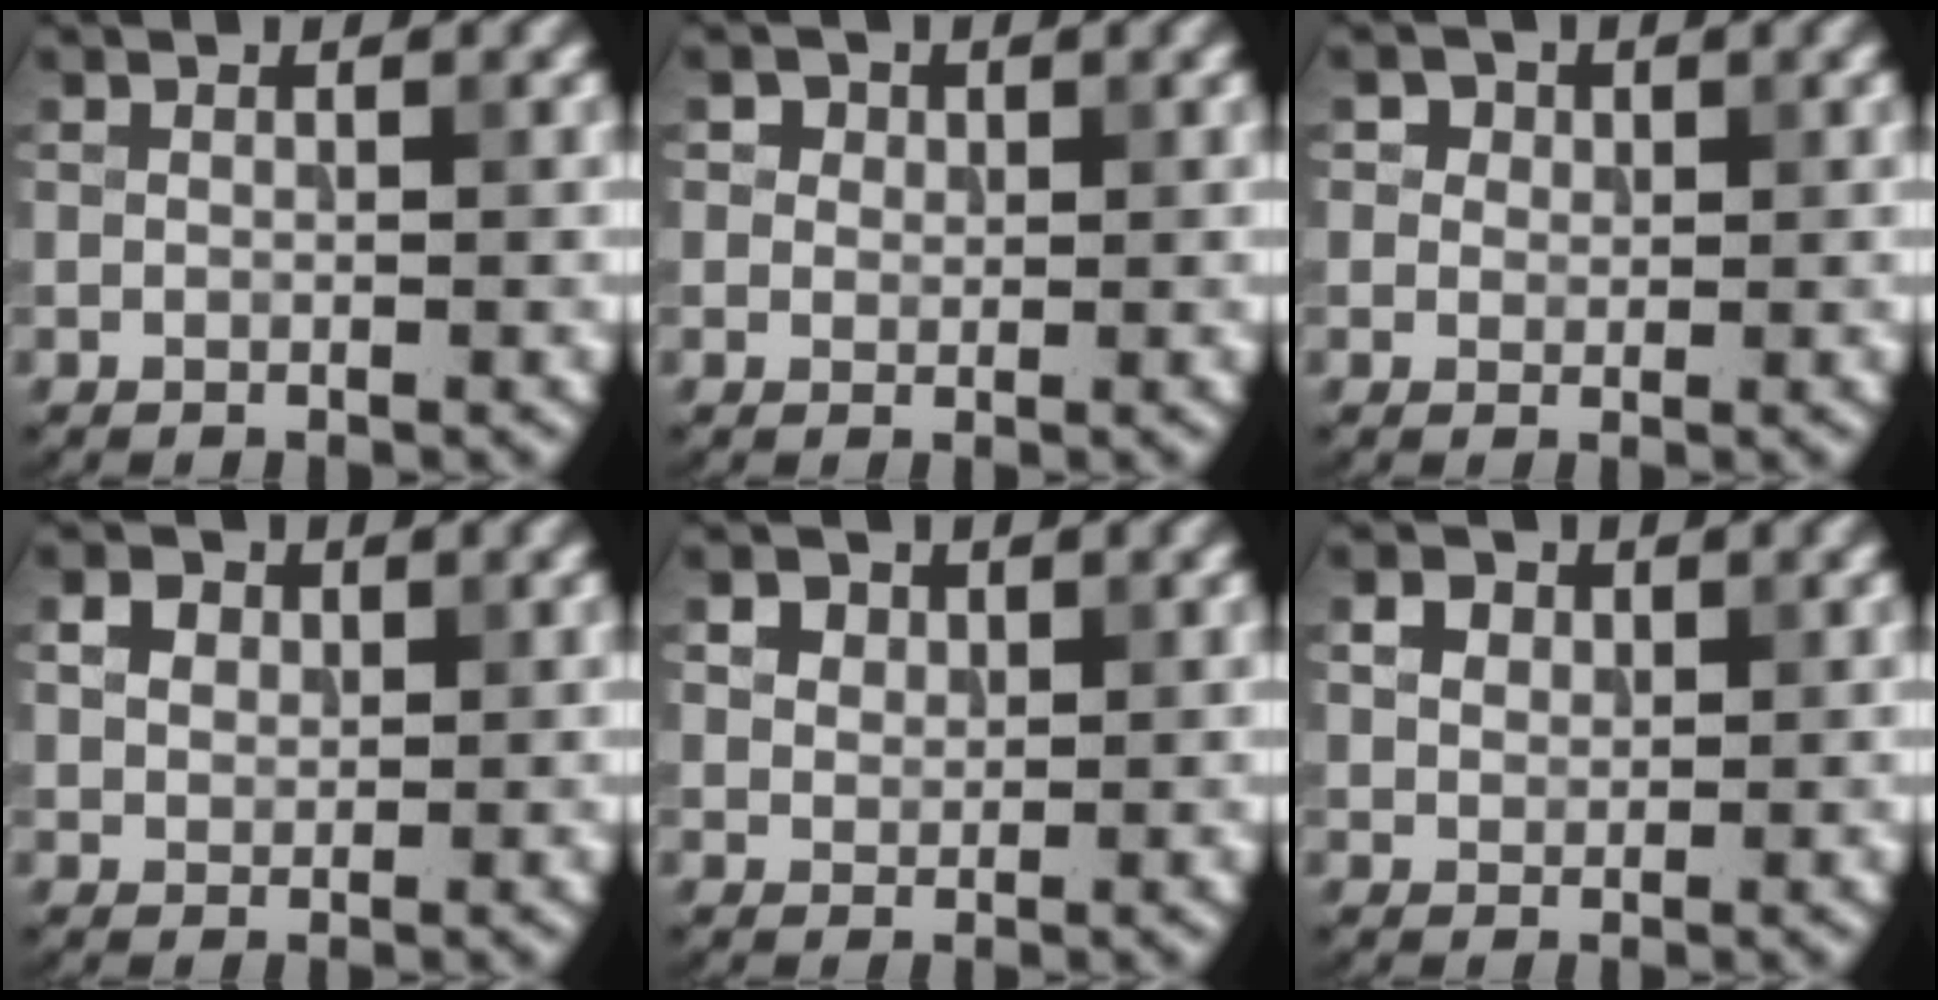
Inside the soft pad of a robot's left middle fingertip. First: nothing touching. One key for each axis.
{"total": 2.6, "fx": 1.5, "fy": 1.8, "fz": 1.0, "tx": -0.021, "ty": 0.003, "tz": 0.017}
{"total": 2.9, "fx": 1.6, "fy": 2.1, "fz": 1.1, "tx": -0.021, "ty": 0.005, "tz": 0.018}
{"total": 2.2, "fx": 0.9, "fy": 1.7, "fz": 1.0, "tx": -0.018, "ty": -0.005, "tz": 0.022}
{"total": 5.3, "fx": 3.1, "fy": 3.6, "fz": 2.4, "tx": -0.057, "ty": 0.011, "tz": 0.046}
{"total": 2.5, "fx": 1.3, "fy": 1.8, "fz": 1.1, "tx": -0.028, "ty": 0.000, "tz": 0.027}